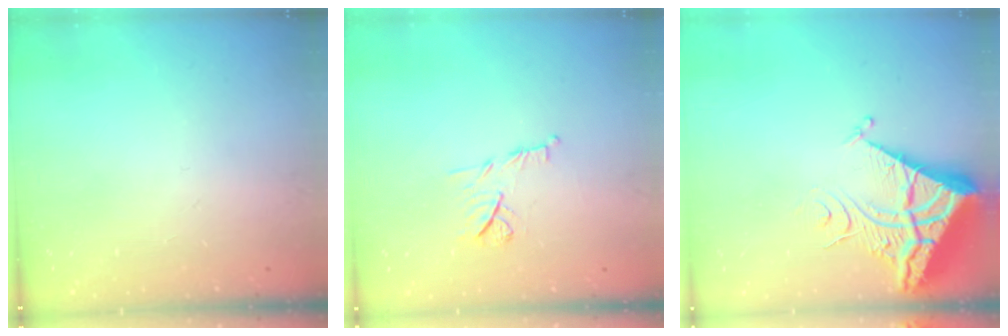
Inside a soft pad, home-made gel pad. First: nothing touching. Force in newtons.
{"total": 7.1, "press": 7.0, "slide": 1.0}
{"total": 9.6, "press": 9.5, "slide": 1.1}